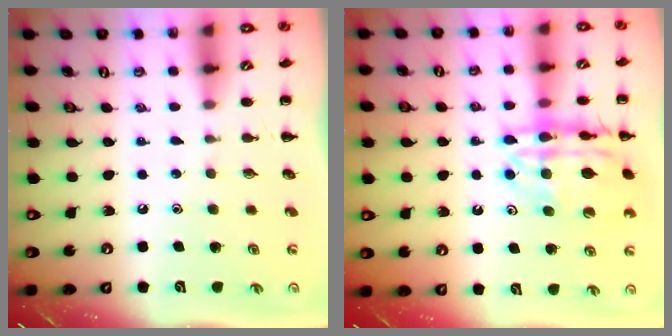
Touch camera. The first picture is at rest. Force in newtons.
{"total": 17.7, "press": 17.5, "slide": 2.1}